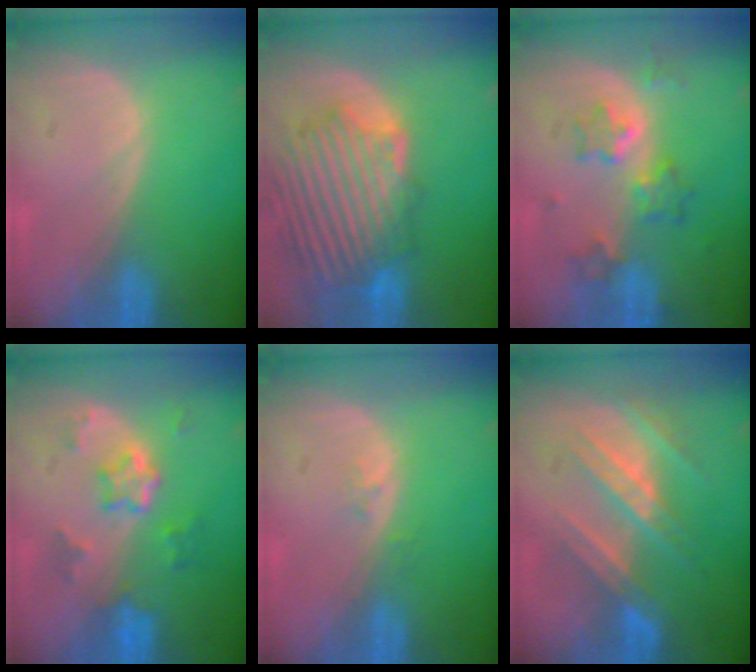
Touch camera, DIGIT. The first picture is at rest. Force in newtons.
{"total": 11.8, "press": 11.1, "slide": 4.0}
{"total": 6.2, "press": 5.8, "slide": 1.9}
{"total": 5.9, "press": 5.3, "slide": 2.6}
{"total": 1.1, "press": 0.8, "slide": 0.7}
{"total": 7.9, "press": 7.5, "slide": 2.2}